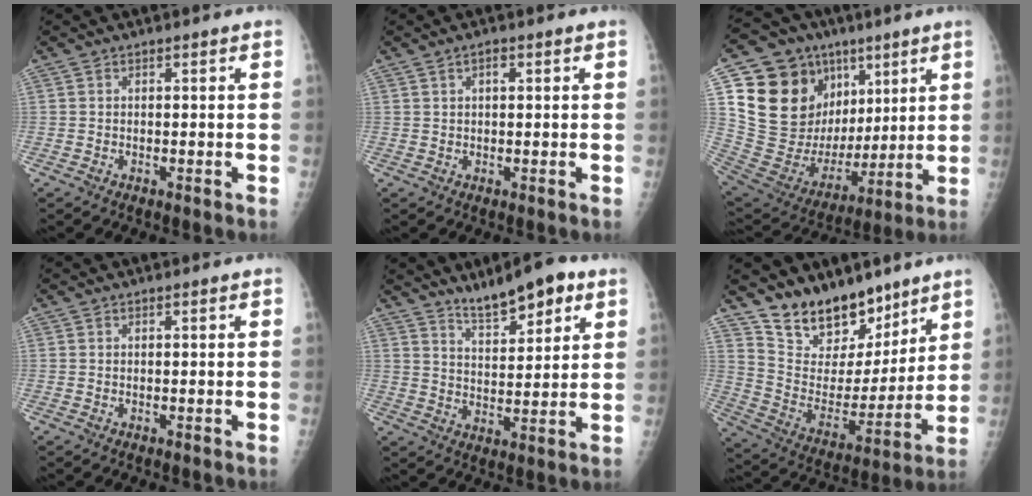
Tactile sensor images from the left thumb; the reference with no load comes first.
{"total": 1.5, "force": [0.5, 0.8, 1.1], "torque": [-0.012, 0.001, 0.010]}
{"total": 25.7, "force": [9.6, 18.7, 14.9], "torque": [-0.221, 0.006, 0.187]}
{"total": 0.0}
{"total": 9.8, "force": [6.8, 3.1, 6.3], "torque": [-0.084, -0.035, 0.113]}
{"total": 16.3, "force": [13.1, 8.2, 5.2], "torque": [-0.027, -0.092, 0.236]}